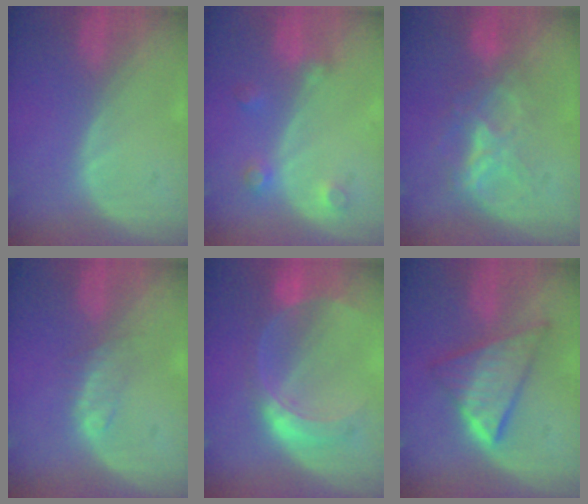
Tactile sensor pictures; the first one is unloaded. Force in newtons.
{"total": 3.6, "press": 3.3, "slide": 1.5}
{"total": 6.5, "press": 6.2, "slide": 1.9}
{"total": 2.3, "press": 2.3, "slide": 0.2}
{"total": 7.6, "press": 6.6, "slide": 3.7}
{"total": 8.6, "press": 8.6, "slide": 0.5}